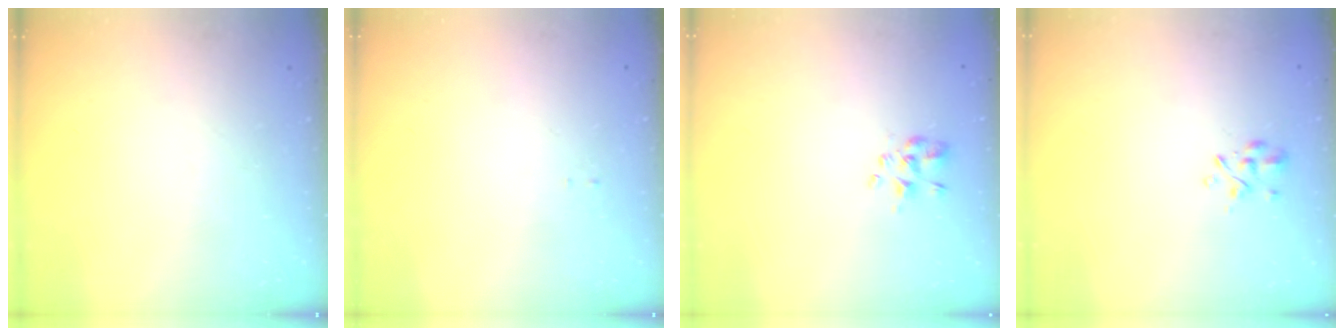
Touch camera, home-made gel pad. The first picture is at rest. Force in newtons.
{"total": 0.0}
{"total": 2.3, "press": 2.2, "slide": 0.8}
{"total": 2.7, "press": 2.5, "slide": 1.0}